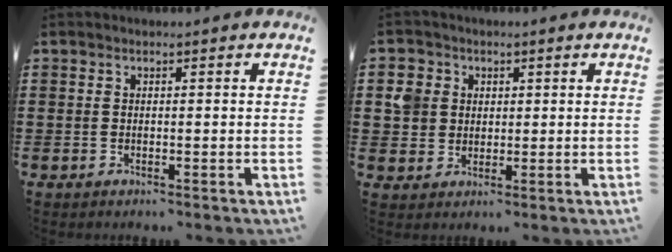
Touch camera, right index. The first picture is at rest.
{"total": 5.0, "force": [1.2, 4.6, 1.3], "torque": [-0.052, 0.015, 0.020]}